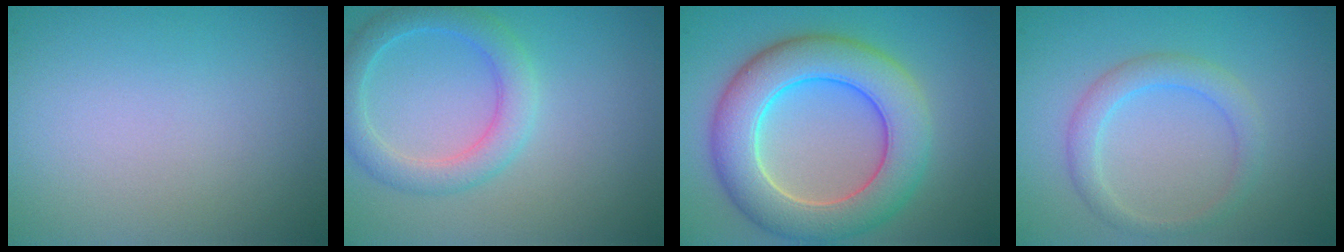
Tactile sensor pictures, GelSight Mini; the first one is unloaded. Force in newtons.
{"total": 3.3, "press": 3.3, "slide": 0.1}
{"total": 8.4, "press": 8.4, "slide": 0.5}
{"total": 2.5, "press": 2.5, "slide": 0.1}